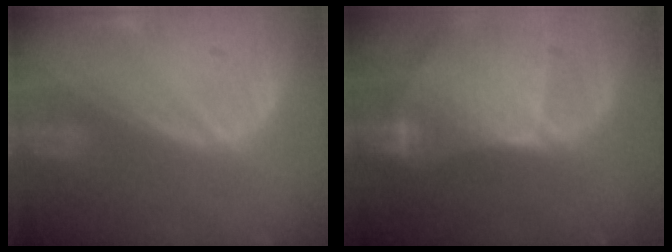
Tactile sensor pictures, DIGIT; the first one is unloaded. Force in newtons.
{"total": 9.4, "press": 8.3, "slide": 4.5}